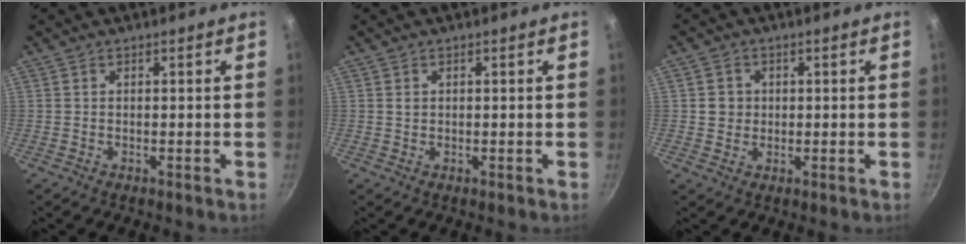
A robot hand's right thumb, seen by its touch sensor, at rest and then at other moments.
{"total": 0.9, "force": [0.3, 0.7, 0.4], "torque": [-0.004, -0.001, 0.004]}
{"total": 3.5, "force": [0.3, 3.3, 1.1], "torque": [-0.001, 0.007, 0.003]}